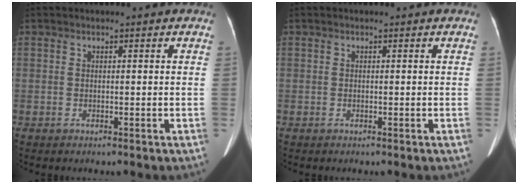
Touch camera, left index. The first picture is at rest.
{"total": 0.0}